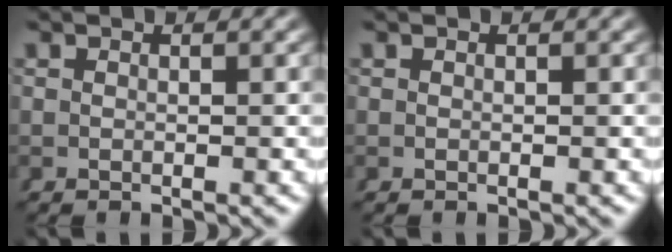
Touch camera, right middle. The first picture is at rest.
{"total": 0.0}